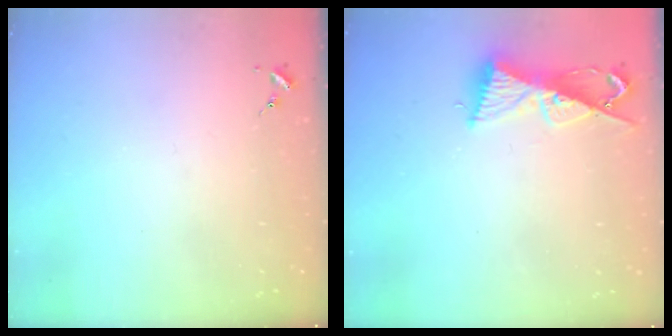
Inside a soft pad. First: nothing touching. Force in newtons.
{"total": 9.3, "press": 9.3, "slide": 0.4}